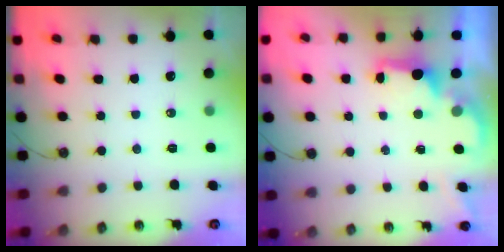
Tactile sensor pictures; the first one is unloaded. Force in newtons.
{"total": 2.0, "press": 1.9, "slide": 0.8}